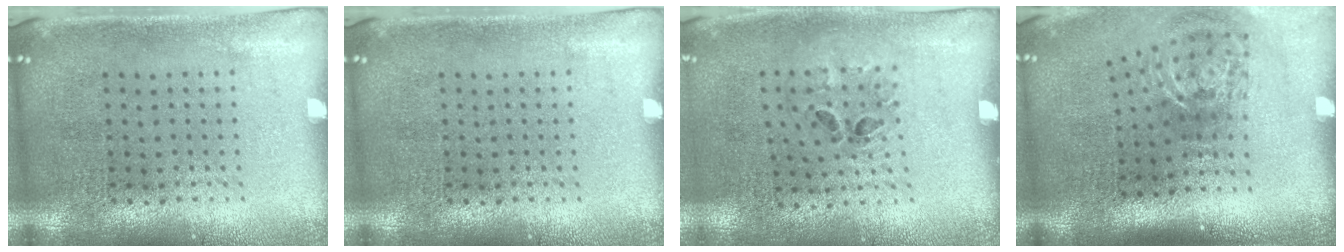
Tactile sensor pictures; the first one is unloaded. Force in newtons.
{"total": 0.0}
{"total": 1.3, "press": 0.7, "slide": 1.1}
{"total": 2.0, "press": 1.2, "slide": 1.6}